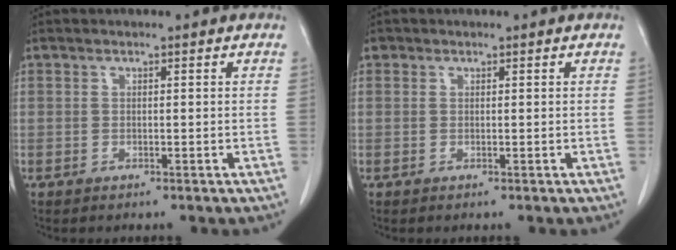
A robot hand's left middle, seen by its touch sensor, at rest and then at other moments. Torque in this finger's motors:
{"motor_torque": [0.09, -0.06, -0.06, -0.01]}